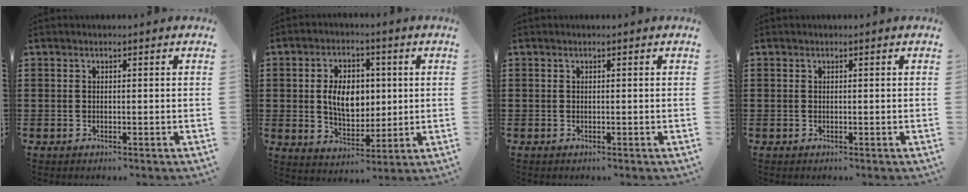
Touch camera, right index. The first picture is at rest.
{"total": 7.6, "force": [0.8, 4.8, 5.9], "torque": [-0.113, 0.009, 0.009]}
{"total": 0.0}
{"total": 0.0}